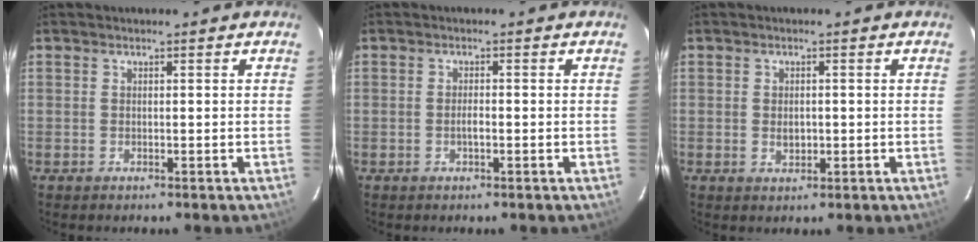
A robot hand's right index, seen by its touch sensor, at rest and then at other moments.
{"total": 1.2, "force": [-0.5, 0.3, 1.1], "torque": [-0.022, 0.001, -0.009]}
{"total": 2.1, "force": [-0.2, 1.5, 1.4], "torque": [-0.023, 0.000, -0.002]}